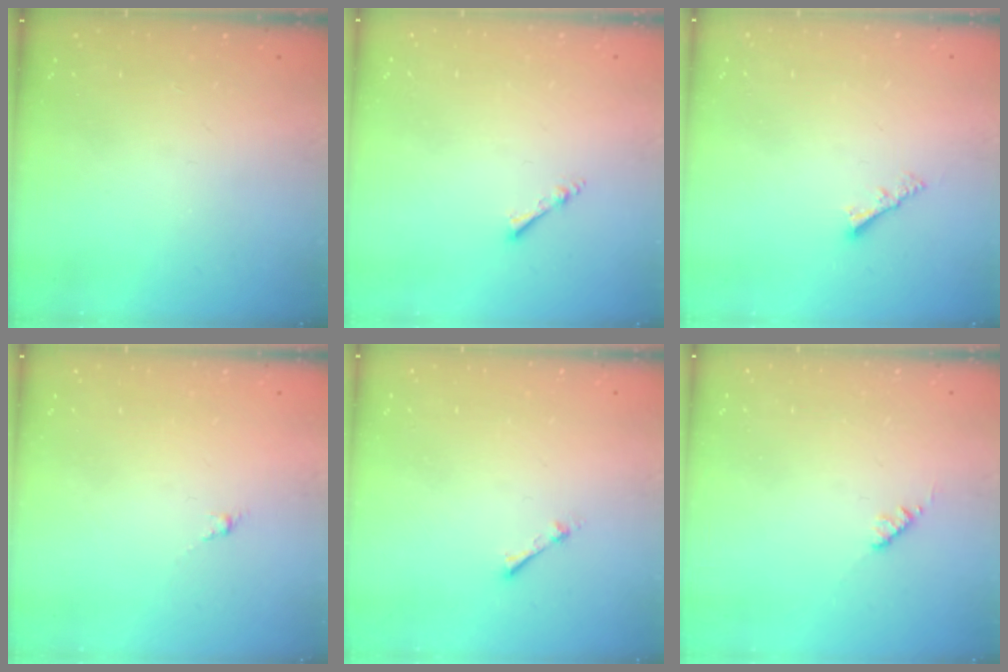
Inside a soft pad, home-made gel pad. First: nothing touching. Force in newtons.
{"total": 2.2, "press": 2.1, "slide": 0.4}
{"total": 3.0, "press": 3.0, "slide": 0.1}
{"total": 0.0}
{"total": 1.7, "press": 1.7, "slide": 0.2}
{"total": 2.8, "press": 2.8, "slide": 0.4}